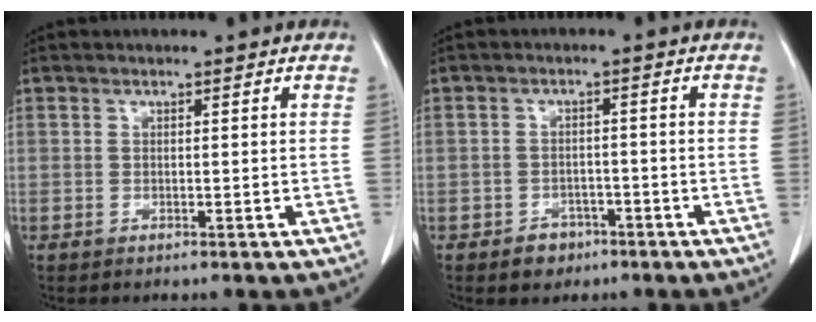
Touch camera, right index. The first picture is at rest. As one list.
[{"total": 3.3, "force": [-2.1, 2.5, 0.9], "torque": [-0.009, 0.009, -0.026]}]